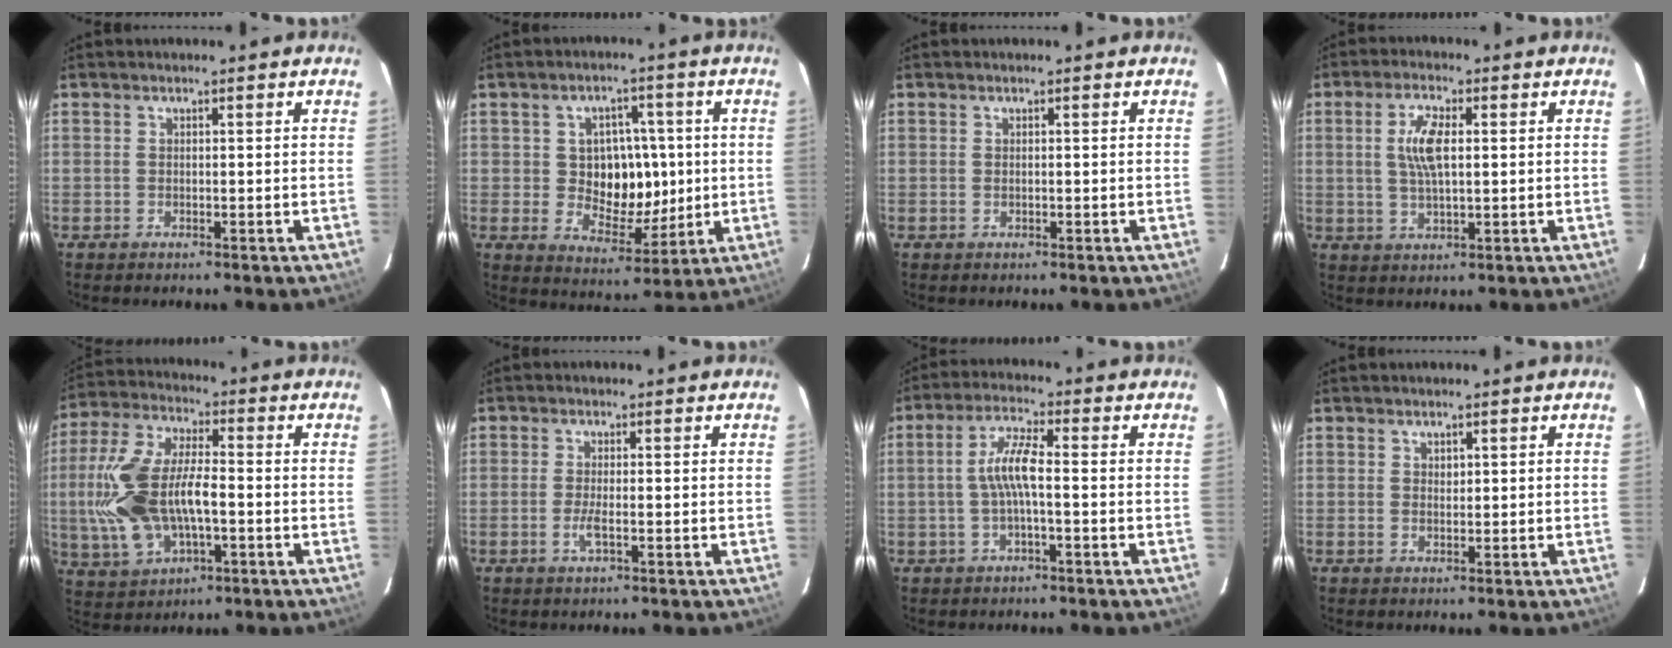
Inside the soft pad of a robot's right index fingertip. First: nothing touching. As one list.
[{"total": 9.6, "force": [0.2, 7.8, 5.7], "torque": [-0.103, 0.008, 0.016]}, {"total": 0.0}, {"total": 6.4, "force": [1.1, 2.4, 5.8], "torque": [-0.112, 0.006, 0.023]}, {"total": 17.4, "force": [-2.4, 8.8, 14.8], "torque": [-0.327, 0.003, -0.037]}, {"total": 2.4, "force": [-0.8, 0.2, 2.3], "torque": [-0.047, -0.004, -0.017]}, {"total": 5.7, "force": [-0.9, 0.7, 5.6], "torque": [-0.117, 0.011, -0.016]}, {"total": 0.8, "force": [0.5, 0.6, 0.2], "torque": [-0.003, 0.003, 0.009]}]